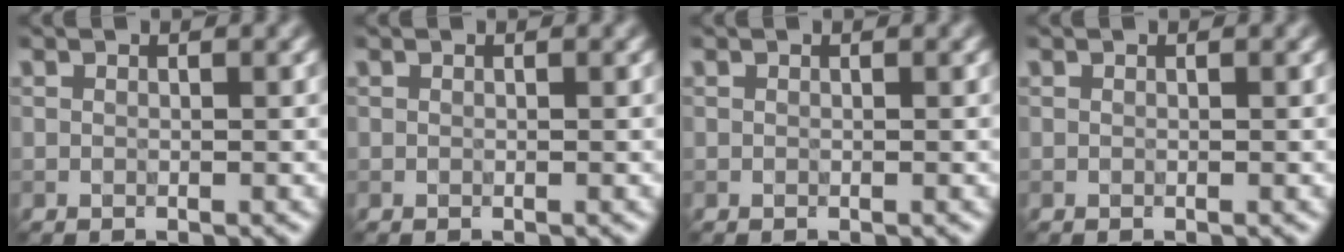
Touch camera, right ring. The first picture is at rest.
{"total": 0.0}
{"total": 0.0}
{"total": 0.0}